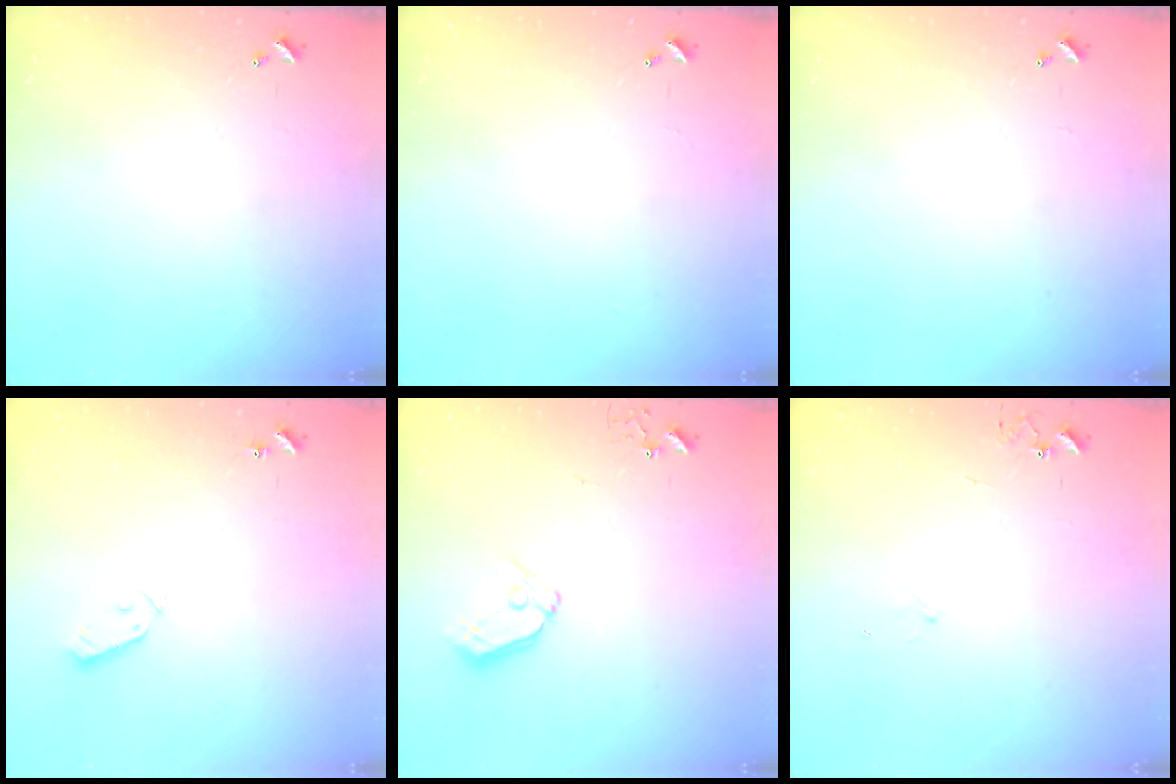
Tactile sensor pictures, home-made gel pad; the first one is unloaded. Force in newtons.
{"total": 0.0}
{"total": 0.0}
{"total": 3.3, "press": 3.1, "slide": 1.0}
{"total": 8.4, "press": 8.4, "slide": 0.8}
{"total": 7.4, "press": 7.4, "slide": 0.5}